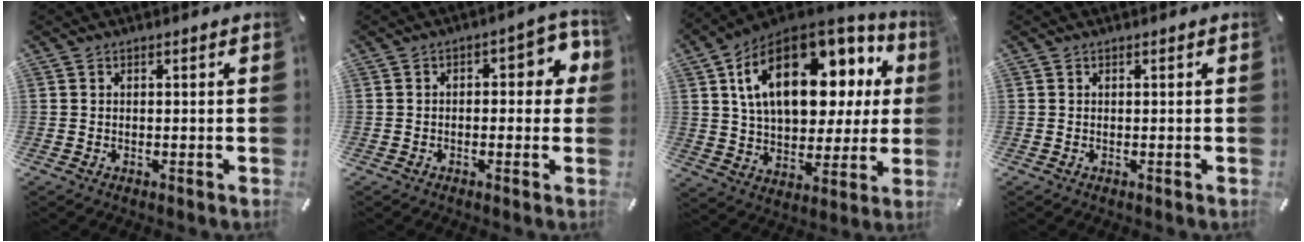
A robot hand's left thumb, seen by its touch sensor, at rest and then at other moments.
{"total": 6.9, "force": [0.1, 3.5, 5.9], "torque": [-0.070, 0.003, -0.009]}
{"total": 22.6, "force": [8.6, 13.2, 16.2], "torque": [-0.285, -0.039, 0.144]}
{"total": 0.0}